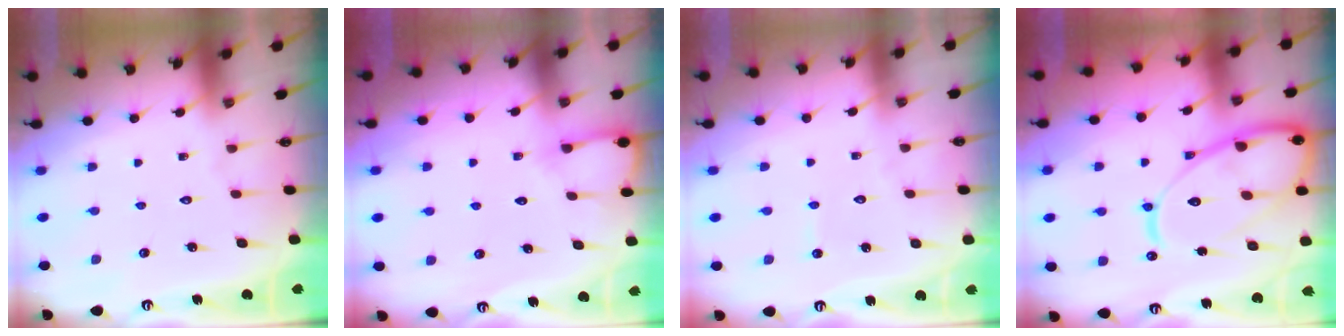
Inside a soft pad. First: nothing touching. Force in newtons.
{"total": 5.3, "press": 5.2, "slide": 0.6}
{"total": 2.6, "press": 2.6, "slide": 0.2}
{"total": 19.1, "press": 19.0, "slide": 1.9}